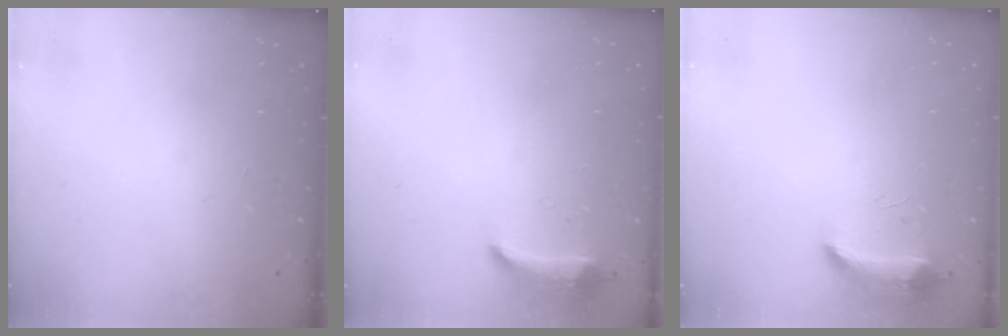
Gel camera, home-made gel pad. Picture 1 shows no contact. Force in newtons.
{"total": 10.1, "press": 9.0, "slide": 4.6}
{"total": 18.6, "press": 10.8, "slide": 15.1}